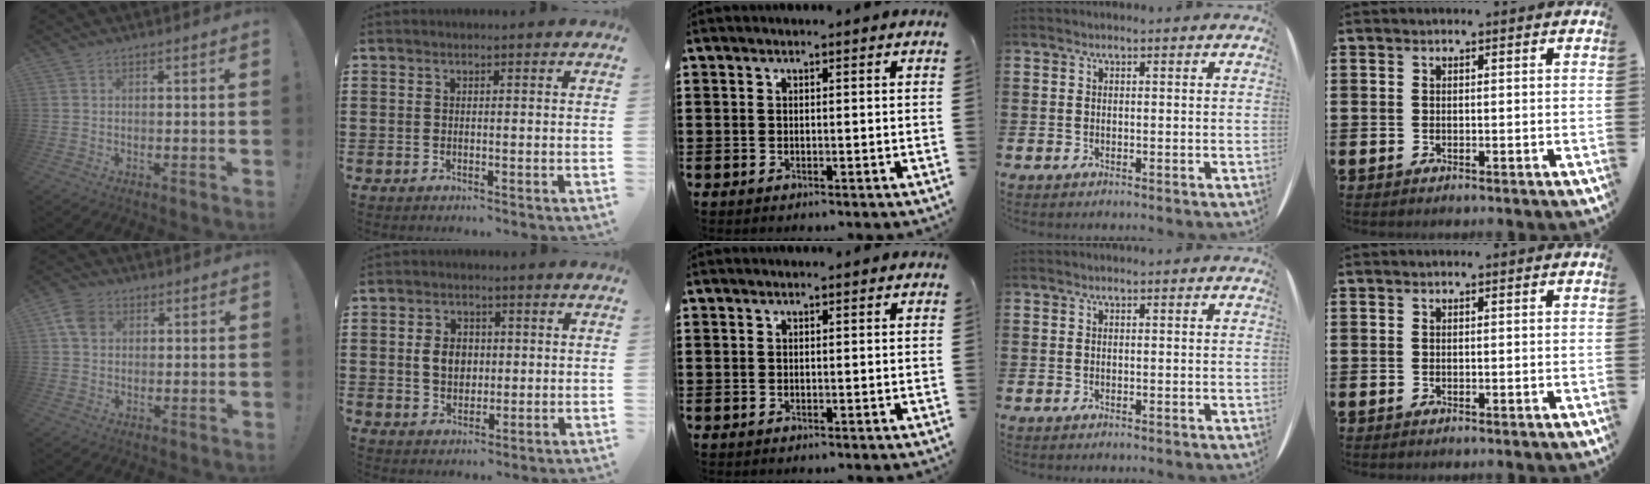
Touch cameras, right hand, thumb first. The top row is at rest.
{"thumb": {"total": 6.3, "force": [1.9, 4.9, 3.4], "torque": [-0.064, 0.010, 0.040]}, "index": {"total": 4.7, "force": [0.3, 3.5, 3.1], "torque": [-0.069, 0.008, -0.001]}}